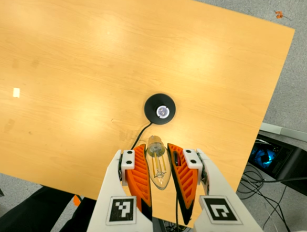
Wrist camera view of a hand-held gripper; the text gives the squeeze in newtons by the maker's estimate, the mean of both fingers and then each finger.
{"total": 20.1, "left": 21.7, "right": 18.4}